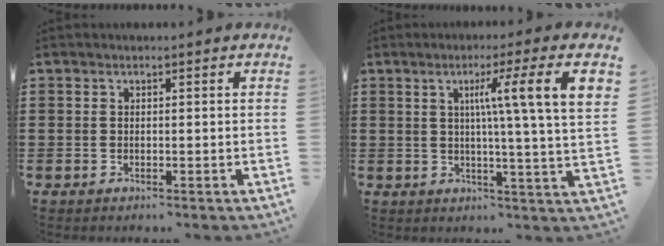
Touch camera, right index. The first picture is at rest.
{"total": 9.3, "force": [3.1, -0.7, 8.8], "torque": [-0.156, -0.005, 0.040]}